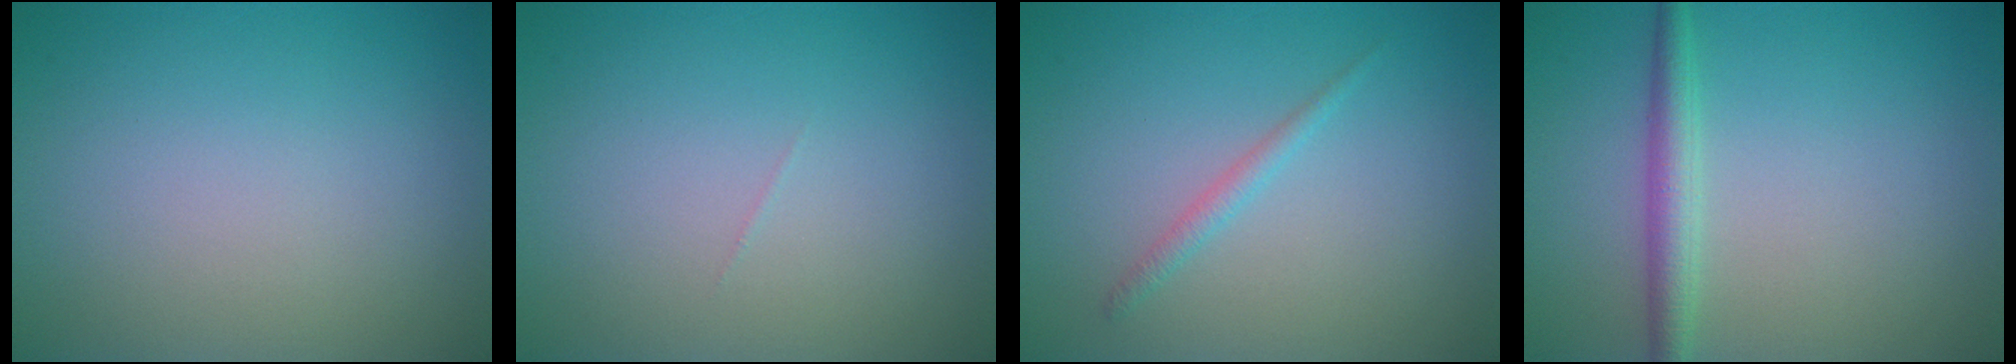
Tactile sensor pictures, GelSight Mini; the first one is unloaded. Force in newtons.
{"total": 0.0}
{"total": 1.1, "press": 1.1, "slide": 0.1}
{"total": 2.4, "press": 2.4, "slide": 0.0}